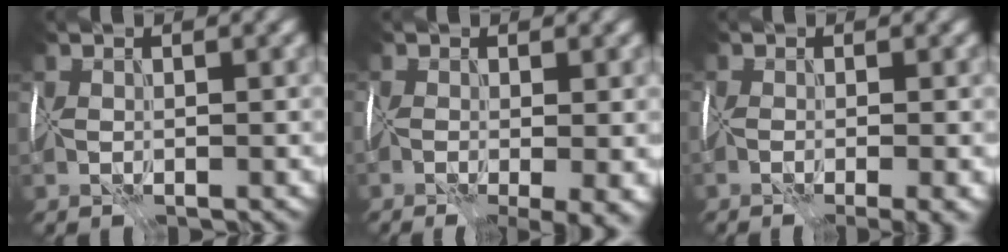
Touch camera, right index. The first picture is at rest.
{"total": 6.9, "force": [-2.6, 3.0, 5.6], "torque": [-0.068, -0.014, -0.017]}
{"total": 3.9, "force": [-1.9, 1.1, 3.3], "torque": [-0.034, -0.009, -0.020]}